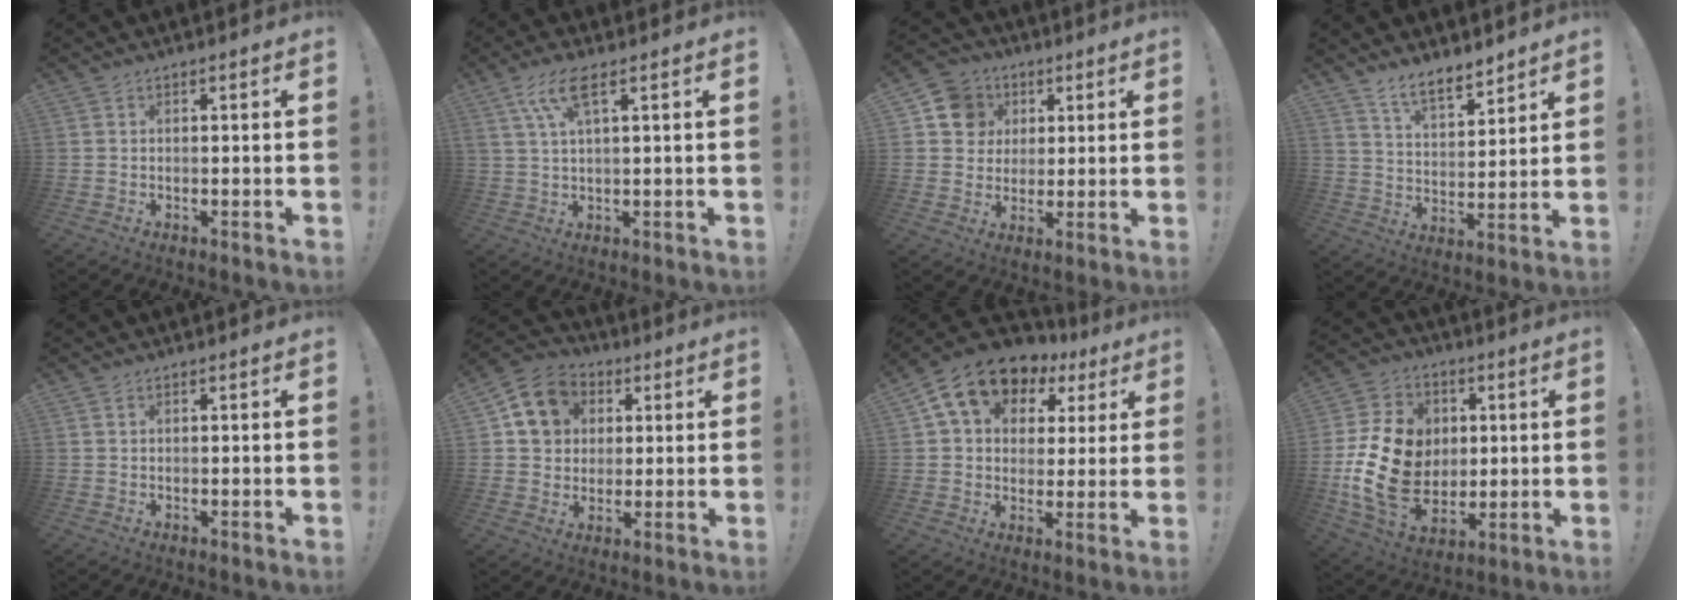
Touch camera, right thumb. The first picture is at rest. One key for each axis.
{"total": 7.5, "fx": 3.5, "fy": 1.8, "fz": 6.4, "tx": -0.131, "ty": 0.002, "tz": 0.066}
{"total": 11.4, "fx": 3.9, "fy": 10.3, "fz": 3.1, "tx": -0.030, "ty": -0.015, "tz": 0.079}
{"total": 9.4, "fx": 7.9, "fy": 3.2, "fz": 4.0, "tx": -0.061, "ty": -0.060, "tz": 0.149}
{"total": 0.5, "fx": 0.4, "fy": 0.3, "fz": 0.2, "tx": -0.004, "ty": 0.000, "tz": 0.008}
{"total": 12.7, "fx": 4.5, "fy": 10.8, "fz": 5.0, "tx": -0.060, "ty": -0.013, "tz": 0.090}
{"total": 13.8, "fx": 7.3, "fy": 9.4, "fz": 7.0, "tx": -0.112, "ty": -0.037, "tz": 0.135}
{"total": 21.0, "fx": 0.3, "fy": 16.3, "fz": 13.2, "tx": -0.246, "ty": 0.001, "tz": 0.023}